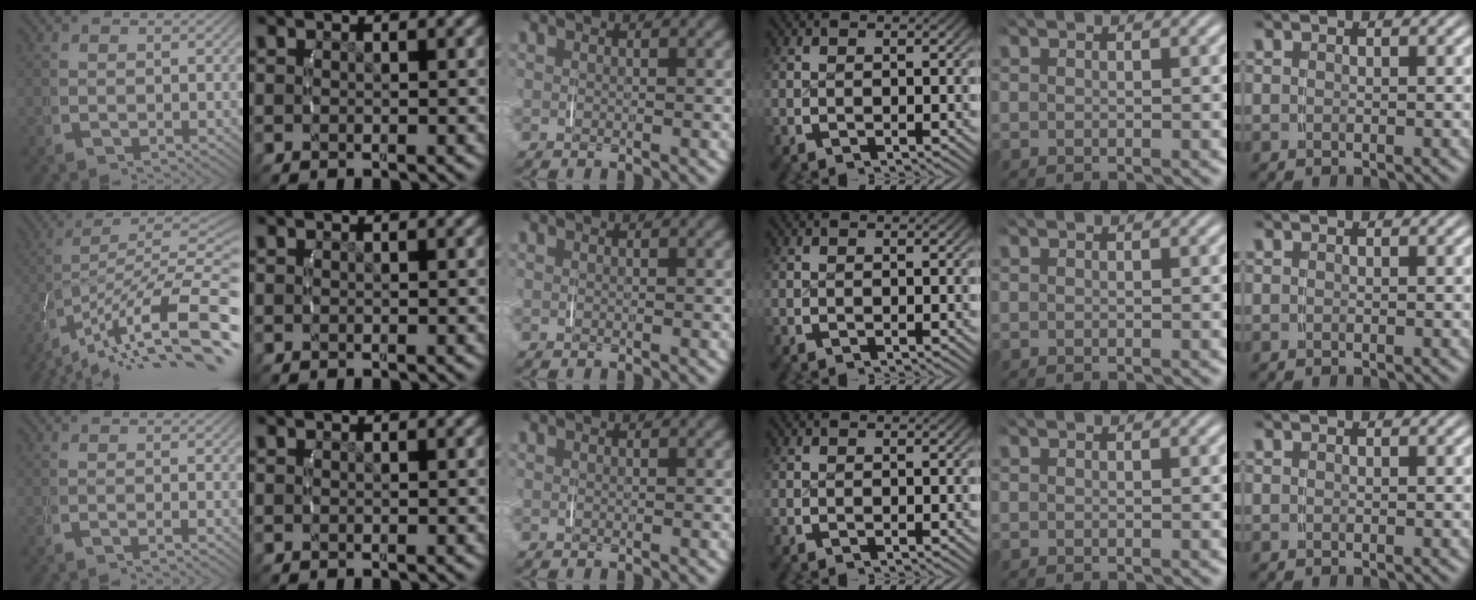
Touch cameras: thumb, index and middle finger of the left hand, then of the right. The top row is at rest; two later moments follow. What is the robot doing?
{"motion": "lift_and_place", "object": "string"}